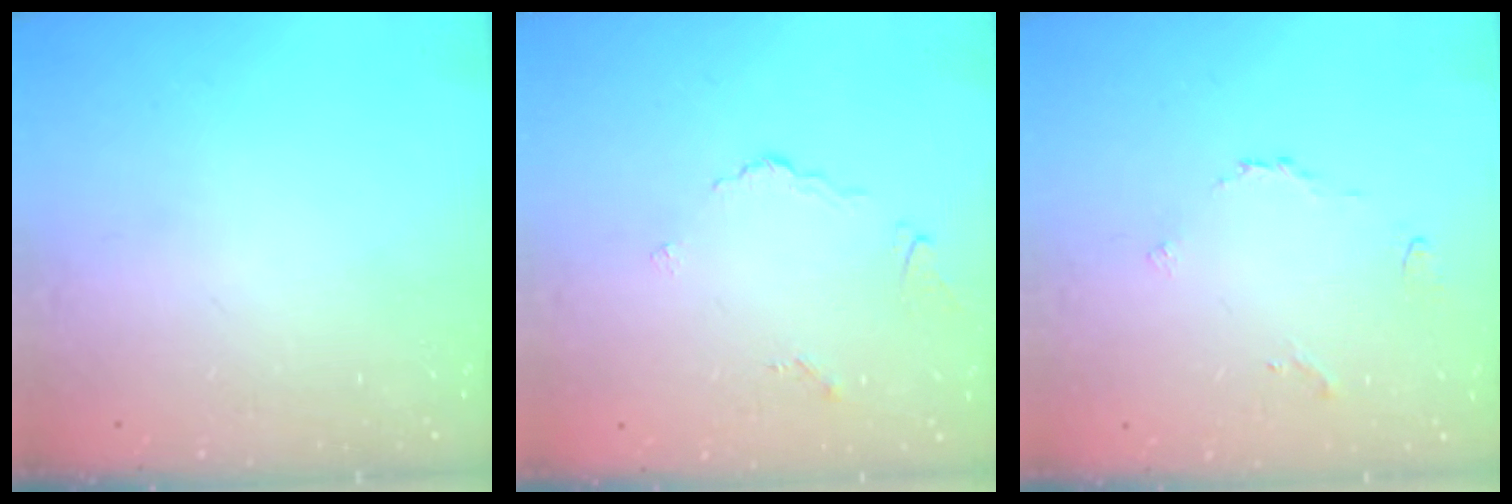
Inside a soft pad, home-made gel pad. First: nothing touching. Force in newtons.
{"total": 3.1, "press": 3.0, "slide": 0.6}
{"total": 3.7, "press": 3.7, "slide": 0.6}